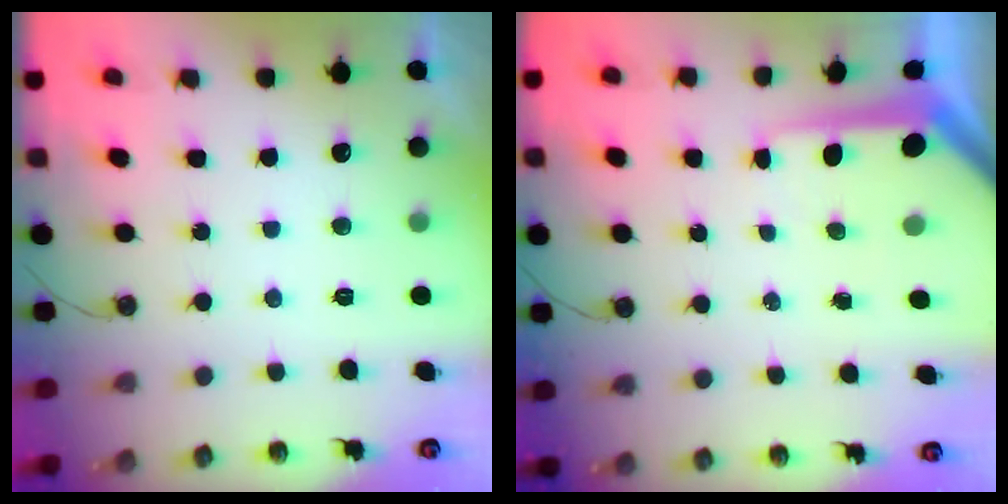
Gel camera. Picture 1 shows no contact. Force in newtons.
{"total": 6.9, "press": 6.8, "slide": 0.9}